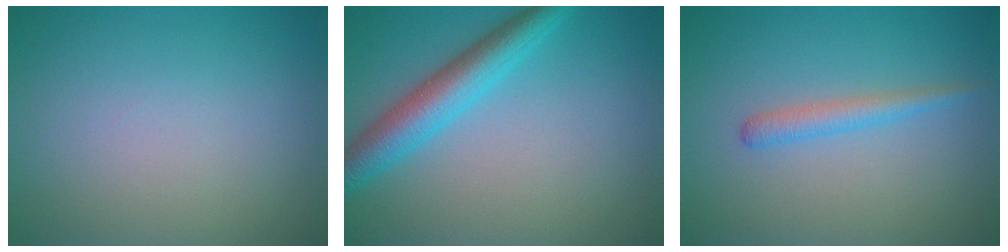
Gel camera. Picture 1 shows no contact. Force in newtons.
{"total": 4.8, "press": 4.8, "slide": 0.1}
{"total": 1.8, "press": 1.8, "slide": 0.1}